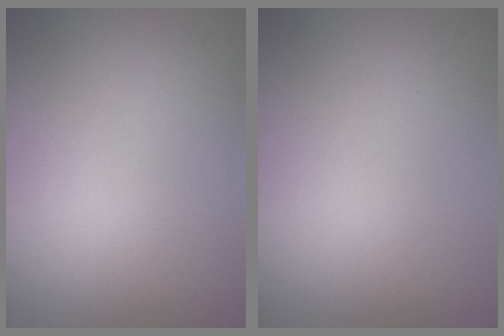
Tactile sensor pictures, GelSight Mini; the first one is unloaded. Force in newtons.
{"total": 0.0}